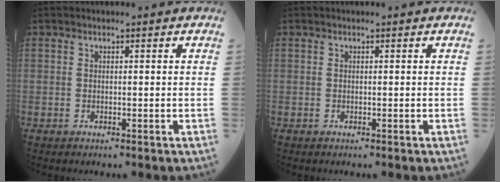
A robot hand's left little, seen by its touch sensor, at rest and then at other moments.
{"total": 0.0}